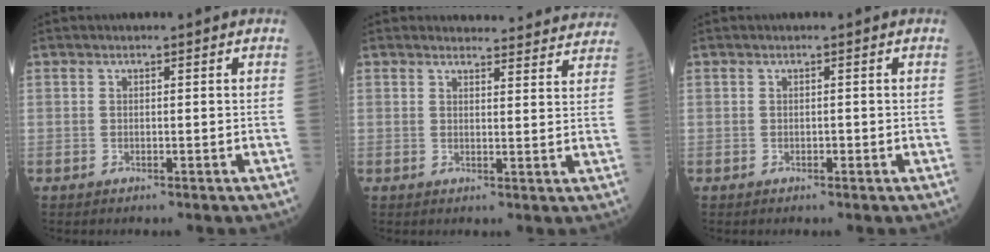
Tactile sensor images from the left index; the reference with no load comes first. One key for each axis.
{"total": 15.7, "fx": 15.4, "fy": 2.8, "fz": 1.8, "tx": 0.016, "ty": -0.033, "tz": 0.149}
{"total": 0.0}